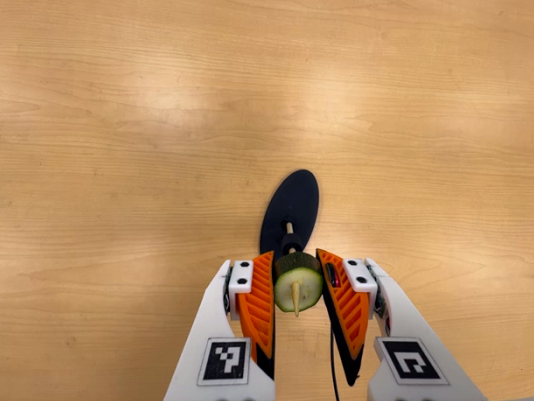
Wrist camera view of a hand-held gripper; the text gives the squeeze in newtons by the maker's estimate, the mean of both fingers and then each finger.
{"total": 10.1, "left": 10.4, "right": 9.7}